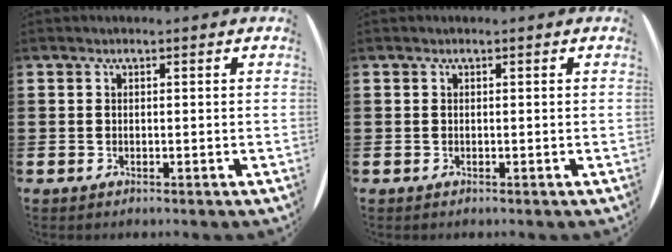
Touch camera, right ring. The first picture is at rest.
{"total": 0.0}